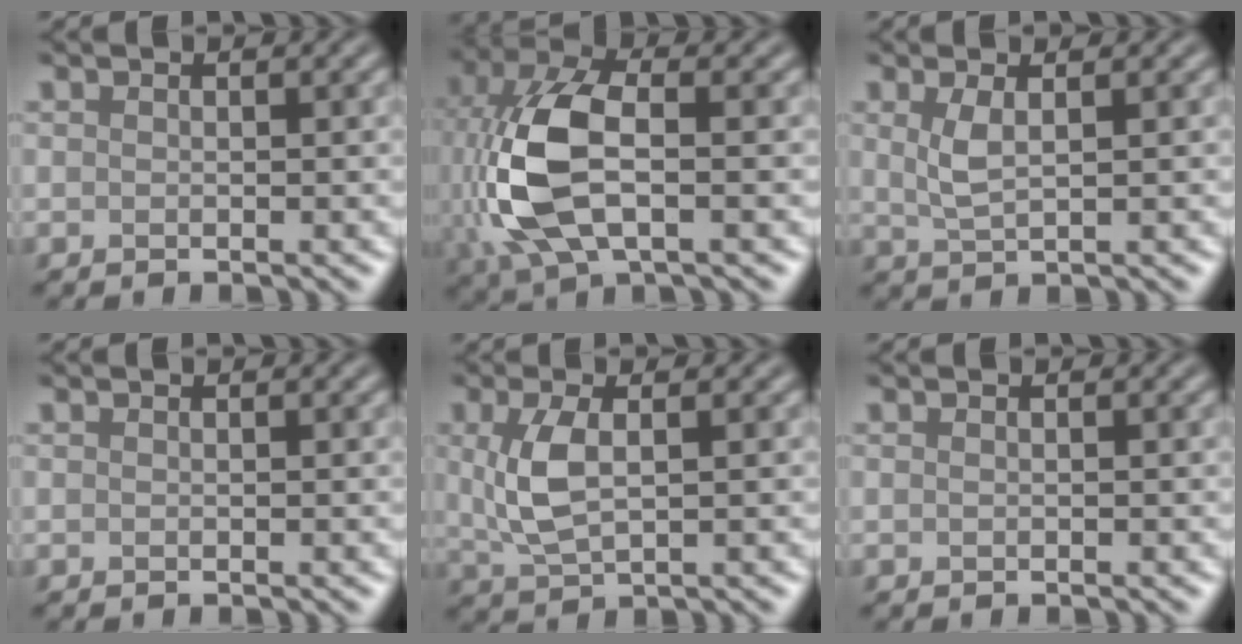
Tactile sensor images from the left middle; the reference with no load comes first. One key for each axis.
{"total": 9.7, "fx": -0.6, "fy": 5.0, "fz": 8.3, "tx": -0.200, "ty": 0.005, "tz": -0.011}
{"total": 2.3, "fx": 0.8, "fy": 0.7, "fz": 2.0, "tx": -0.045, "ty": 0.000, "tz": 0.018}
{"total": 0.0}
{"total": 4.2, "fx": 0.7, "fy": 1.9, "fz": 3.7, "tx": -0.089, "ty": 0.001, "tz": 0.017}
{"total": 0.0}